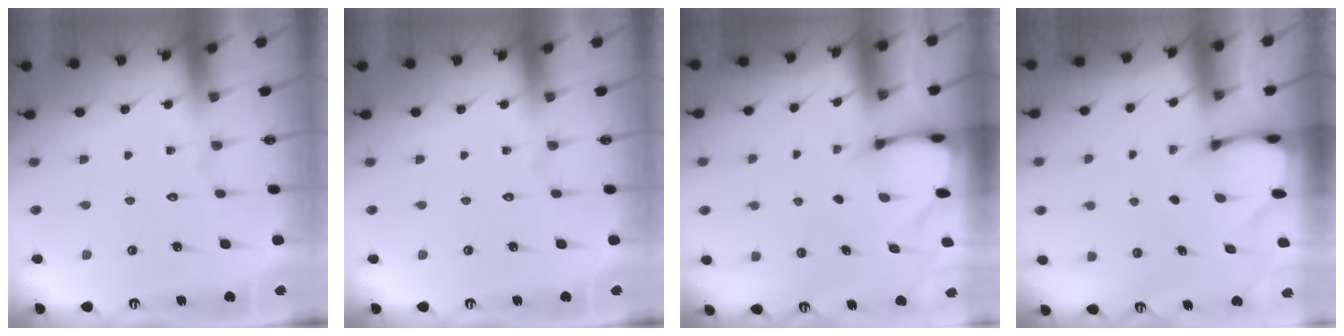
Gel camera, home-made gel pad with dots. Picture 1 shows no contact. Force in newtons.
{"total": 0.0}
{"total": 2.5, "press": 2.5, "slide": 0.0}
{"total": 2.0, "press": 2.0, "slide": 0.1}